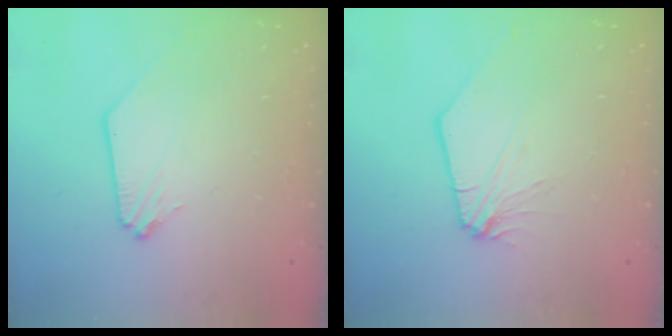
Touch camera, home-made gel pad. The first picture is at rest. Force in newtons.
{"total": 0.0}